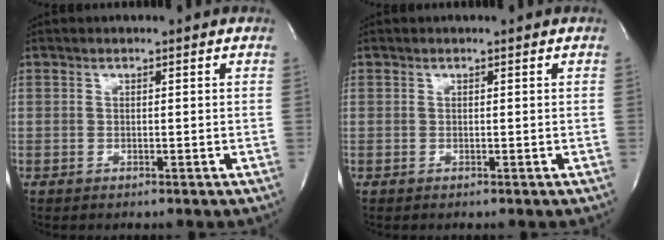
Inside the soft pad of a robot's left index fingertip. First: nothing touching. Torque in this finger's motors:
{"motor_torque": [-0.01, 0.01, -0.01, 0.00]}